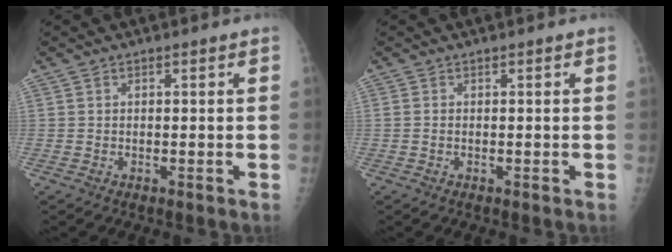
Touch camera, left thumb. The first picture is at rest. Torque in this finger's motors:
{"motor_torque": [0.04, -0.15, -0.13, -0.01, -0.01]}